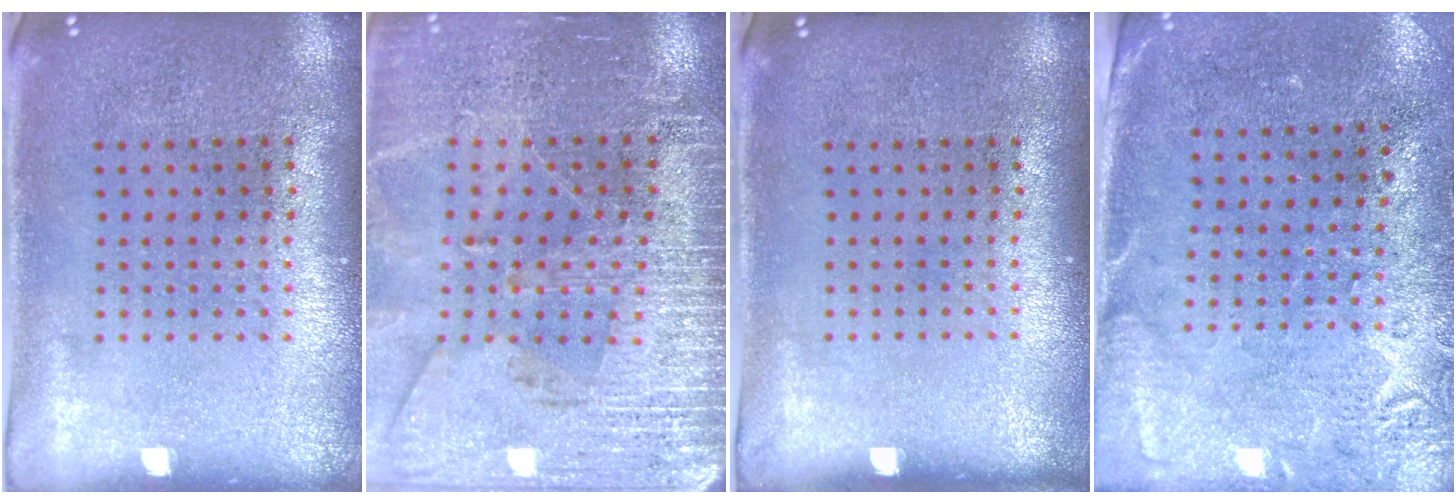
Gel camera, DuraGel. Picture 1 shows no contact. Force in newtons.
{"total": 3.2, "press": 3.2, "slide": 0.3}
{"total": 0.0}
{"total": 2.7, "press": 2.3, "slide": 1.5}